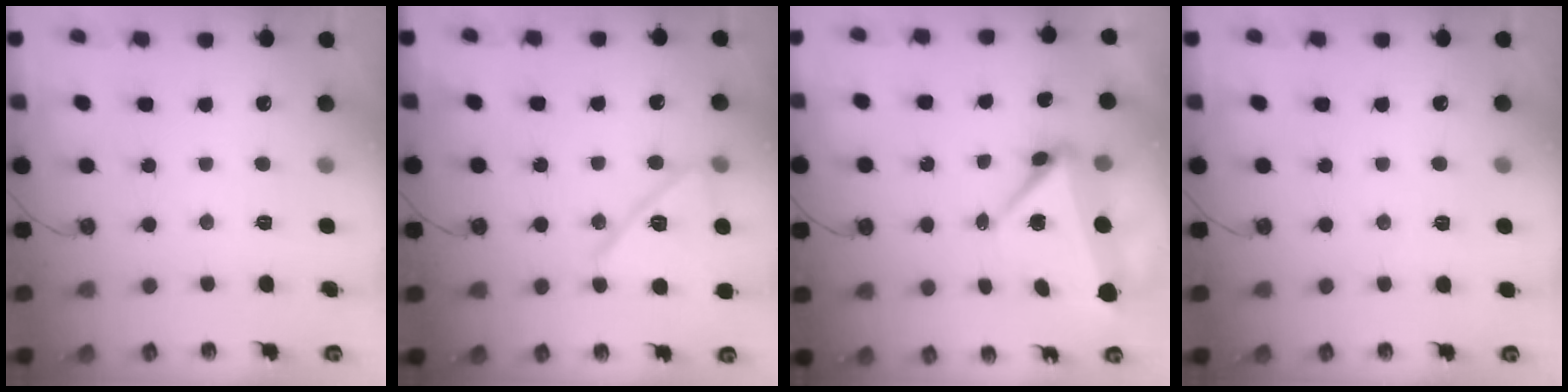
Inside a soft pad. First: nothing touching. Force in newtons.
{"total": 14.8, "press": 14.7, "slide": 1.8}
{"total": 7.6, "press": 7.5, "slide": 1.1}
{"total": 2.7, "press": 2.5, "slide": 1.1}